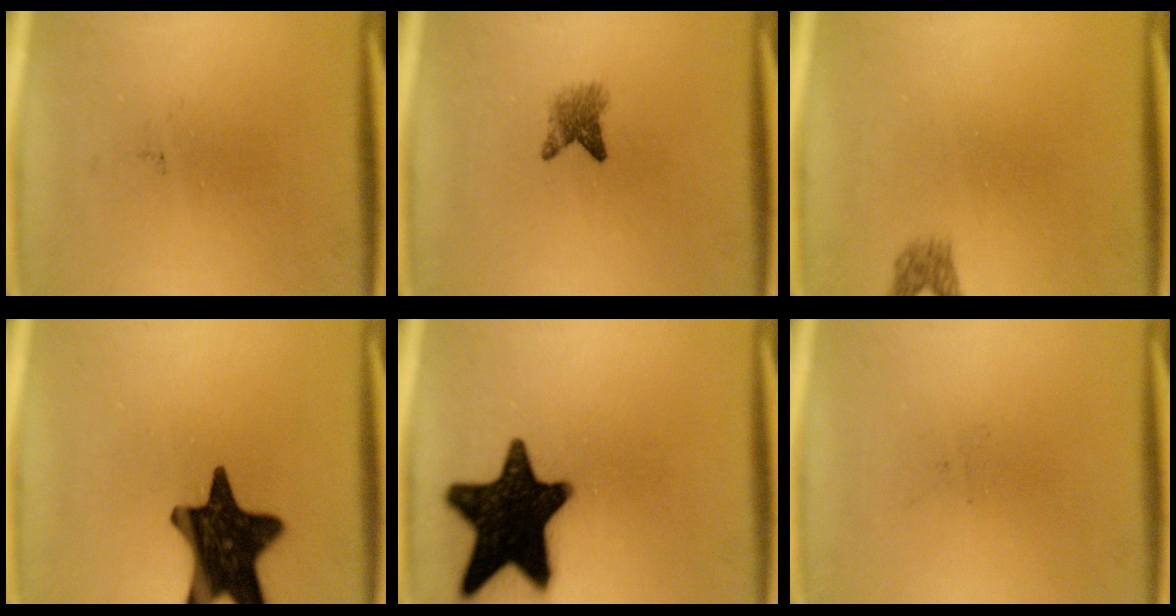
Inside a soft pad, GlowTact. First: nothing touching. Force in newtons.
{"total": 2.7}
{"total": 1.6}
{"total": 16.9}
{"total": 19.5}
{"total": 0.0}